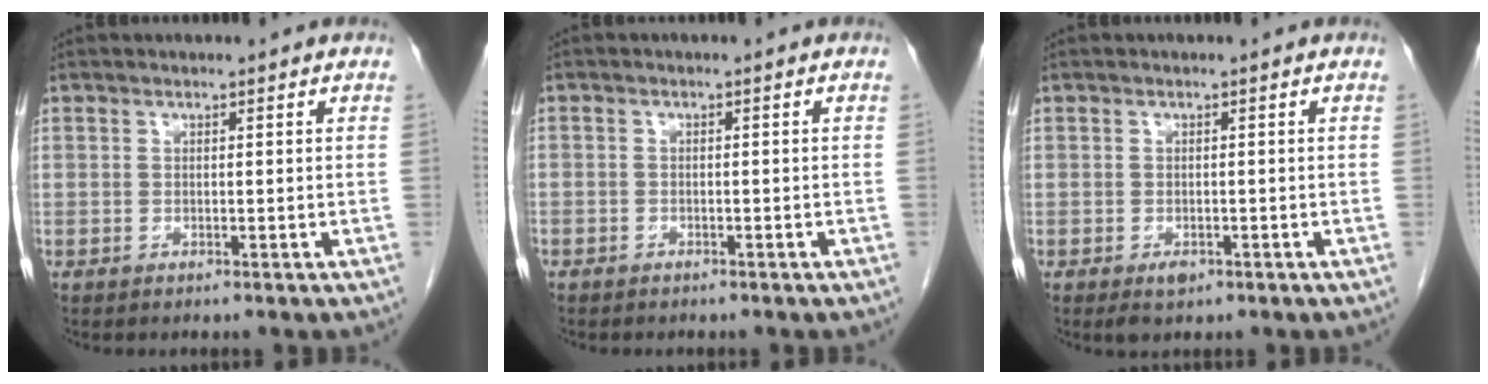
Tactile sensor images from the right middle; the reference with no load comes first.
{"total": 1.4, "force": [-1.1, 0.8, 0.3], "torque": [-0.011, 0.002, -0.018]}
{"total": 2.0, "force": [-1.1, 1.1, 1.3], "torque": [-0.021, -0.001, -0.011]}